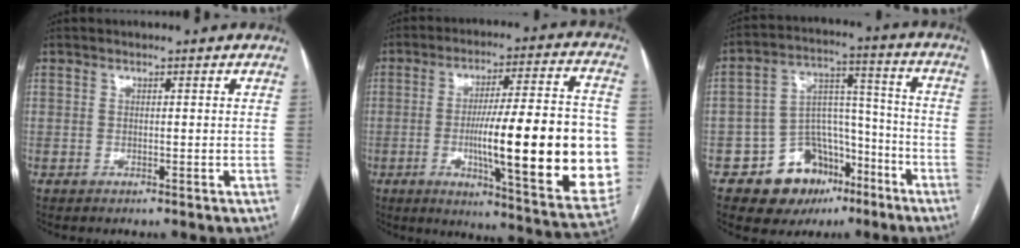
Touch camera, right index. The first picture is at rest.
{"total": 24.9, "force": [-3.3, 3.2, 24.4], "torque": [-0.297, 0.004, -0.041]}
{"total": 12.9, "force": [-7.5, 8.9, 5.6], "torque": [-0.074, 0.049, -0.110]}